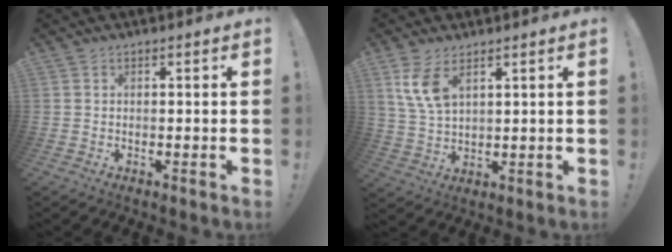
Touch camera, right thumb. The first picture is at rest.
{"total": 8.3, "force": [4.6, 3.9, 5.7], "torque": [-0.110, -0.018, 0.086]}